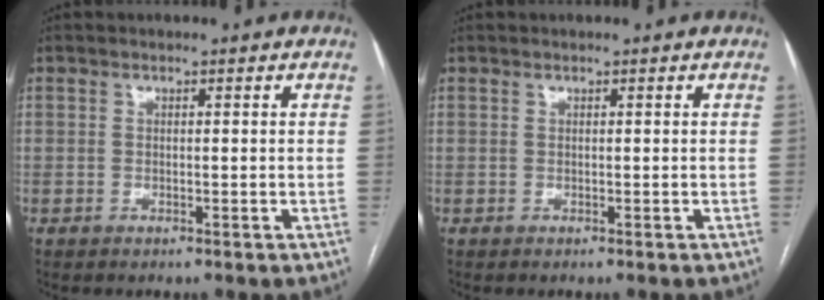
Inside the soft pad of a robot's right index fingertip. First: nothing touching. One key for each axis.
{"total": 0.0}